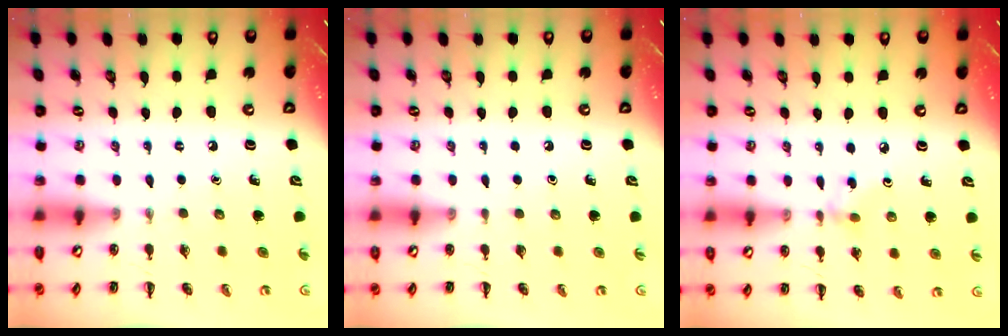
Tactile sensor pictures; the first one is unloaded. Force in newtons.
{"total": 0.0}
{"total": 3.2, "press": 3.0, "slide": 1.2}